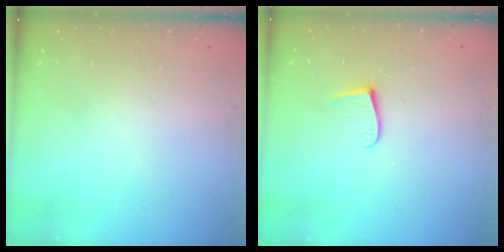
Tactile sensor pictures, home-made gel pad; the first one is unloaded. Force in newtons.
{"total": 5.9, "press": 5.8, "slide": 0.5}